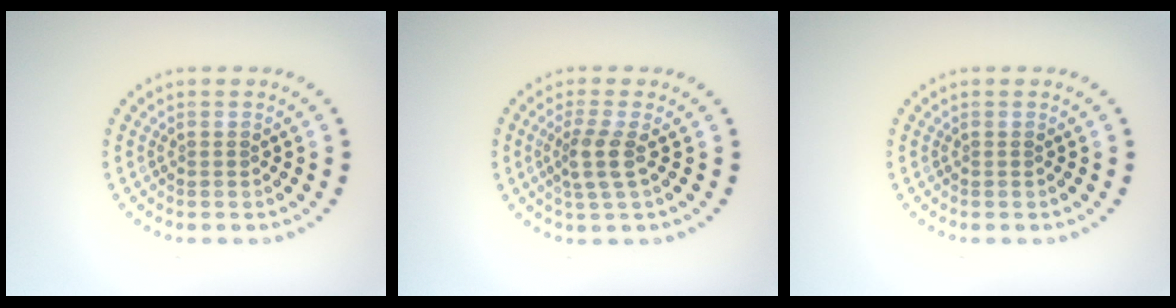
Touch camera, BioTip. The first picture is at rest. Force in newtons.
{"total": 2.5, "press": 2.0, "slide": 1.5}
{"total": 0.0}